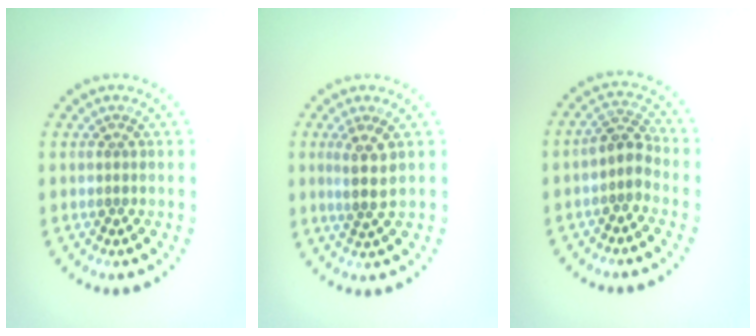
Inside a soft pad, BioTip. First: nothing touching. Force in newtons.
{"total": 2.4, "press": 2.0, "slide": 1.3}
{"total": 2.4, "press": 2.0, "slide": 1.3}